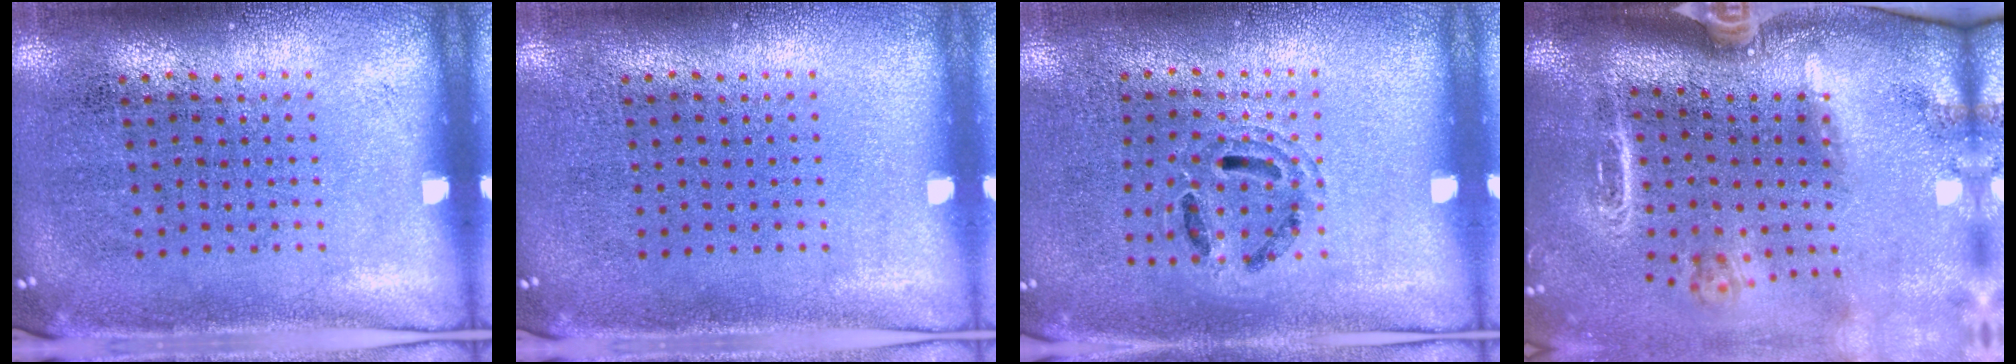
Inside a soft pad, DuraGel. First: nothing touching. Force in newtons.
{"total": 0.0}
{"total": 0.9, "press": 0.9, "slide": 0.1}
{"total": 2.8, "press": 2.0, "slide": 2.0}